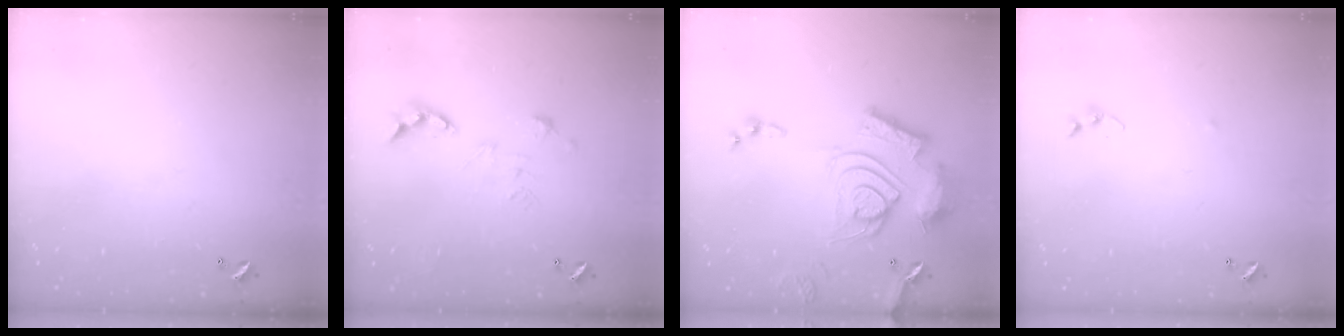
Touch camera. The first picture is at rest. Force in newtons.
{"total": 2.7, "press": 2.2, "slide": 1.5}
{"total": 20.1, "press": 20.0, "slide": 1.9}
{"total": 5.0, "press": 5.0, "slide": 0.6}